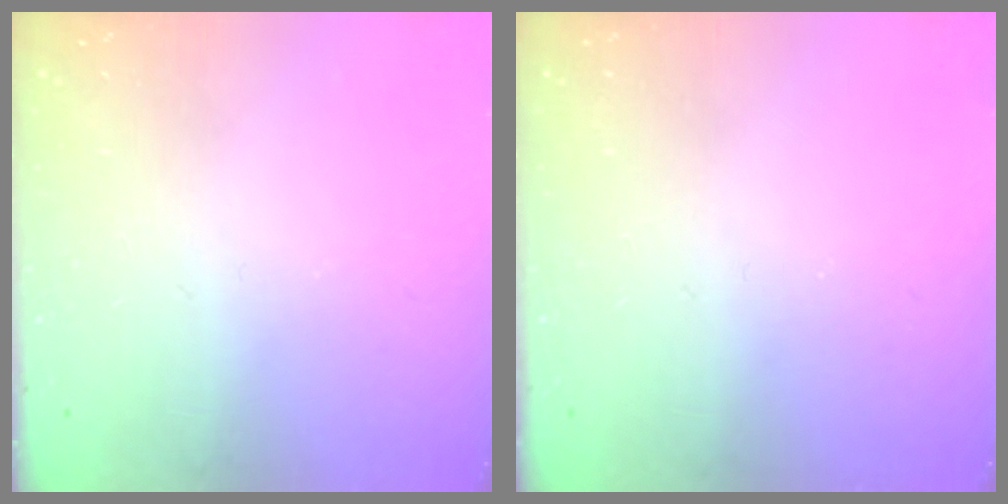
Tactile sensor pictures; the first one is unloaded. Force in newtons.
{"total": 0.0}